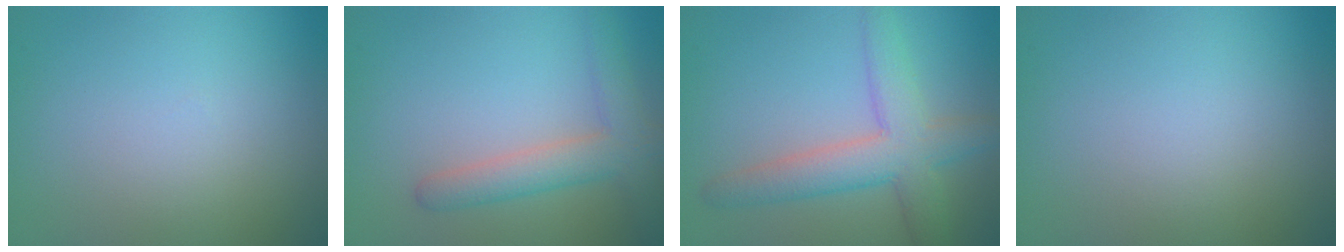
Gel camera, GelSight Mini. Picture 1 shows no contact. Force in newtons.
{"total": 3.8, "press": 3.8, "slide": 0.3}
{"total": 5.5, "press": 5.5, "slide": 0.3}
{"total": 0.0}